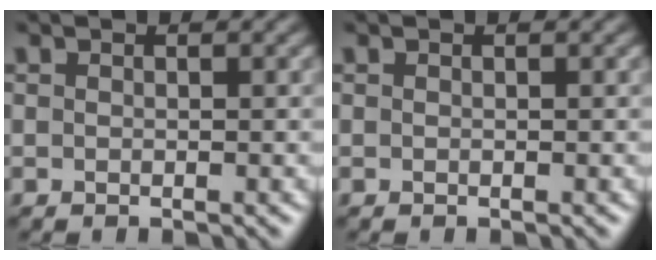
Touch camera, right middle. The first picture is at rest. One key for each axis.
{"total": 0.0}